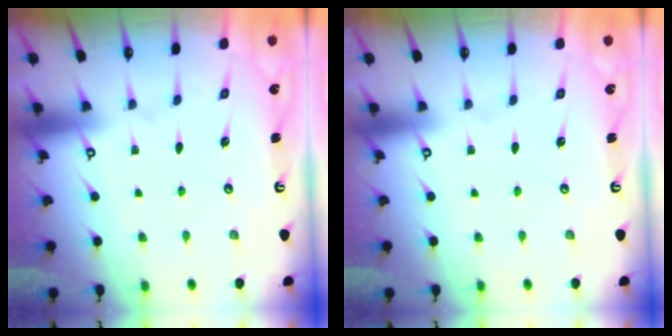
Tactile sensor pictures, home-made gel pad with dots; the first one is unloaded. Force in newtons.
{"total": 0.0}